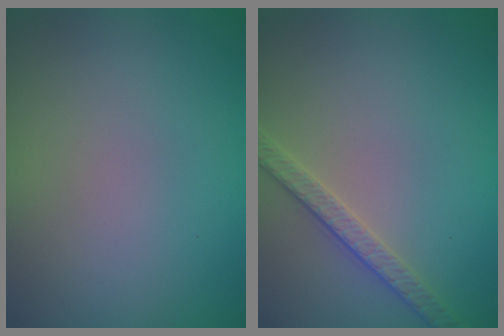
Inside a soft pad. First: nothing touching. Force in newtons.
{"total": 2.7, "press": 2.6, "slide": 0.6}